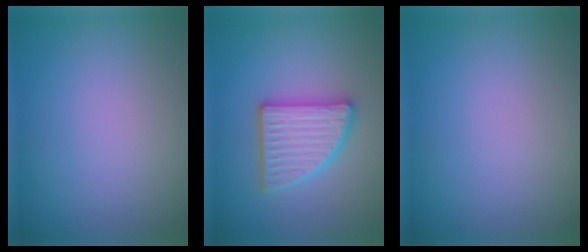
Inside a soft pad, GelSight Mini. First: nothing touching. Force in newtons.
{"total": 4.9, "press": 4.8, "slide": 0.8}
{"total": 0.0}